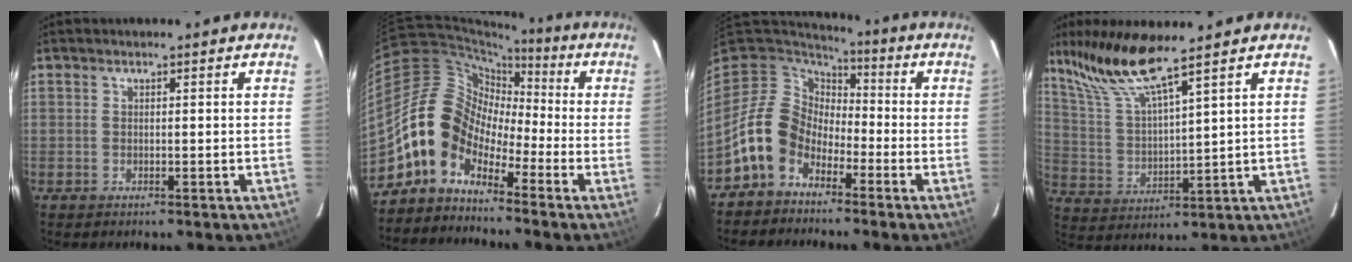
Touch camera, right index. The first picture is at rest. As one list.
[{"total": 9.5, "force": [-5.1, 7.0, 4.0], "torque": [-0.069, 0.035, -0.120]}, {"total": 11.1, "force": [-6.5, 8.2, 3.8], "torque": [-0.090, 0.025, -0.126]}, {"total": 11.6, "force": [9.2, 0.1, 7.1], "torque": [-0.131, 0.012, 0.191]}]